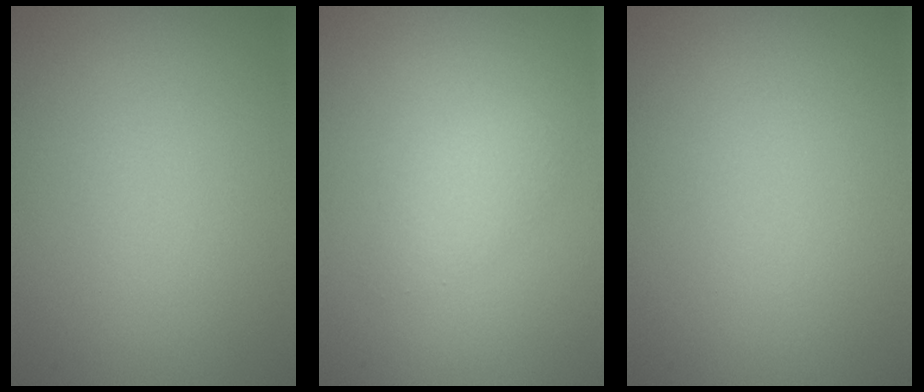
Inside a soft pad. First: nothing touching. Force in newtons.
{"total": 1.6, "press": 1.6, "slide": 0.1}
{"total": 0.0}